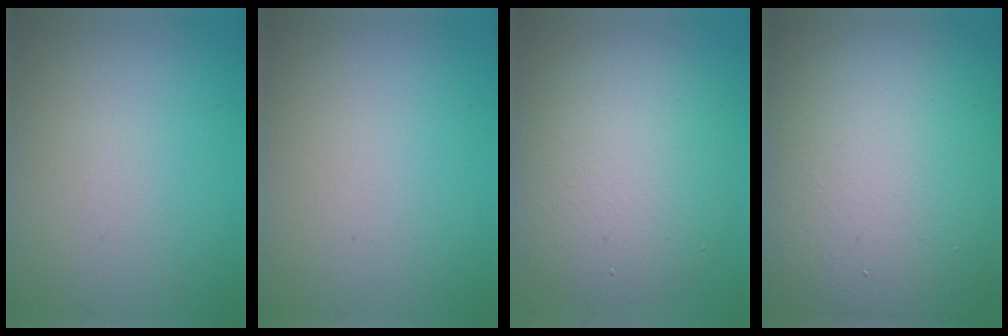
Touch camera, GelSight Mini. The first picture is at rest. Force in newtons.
{"total": 0.0}
{"total": 7.7, "press": 7.7, "slide": 0.8}
{"total": 21.1, "press": 21.1, "slide": 1.4}